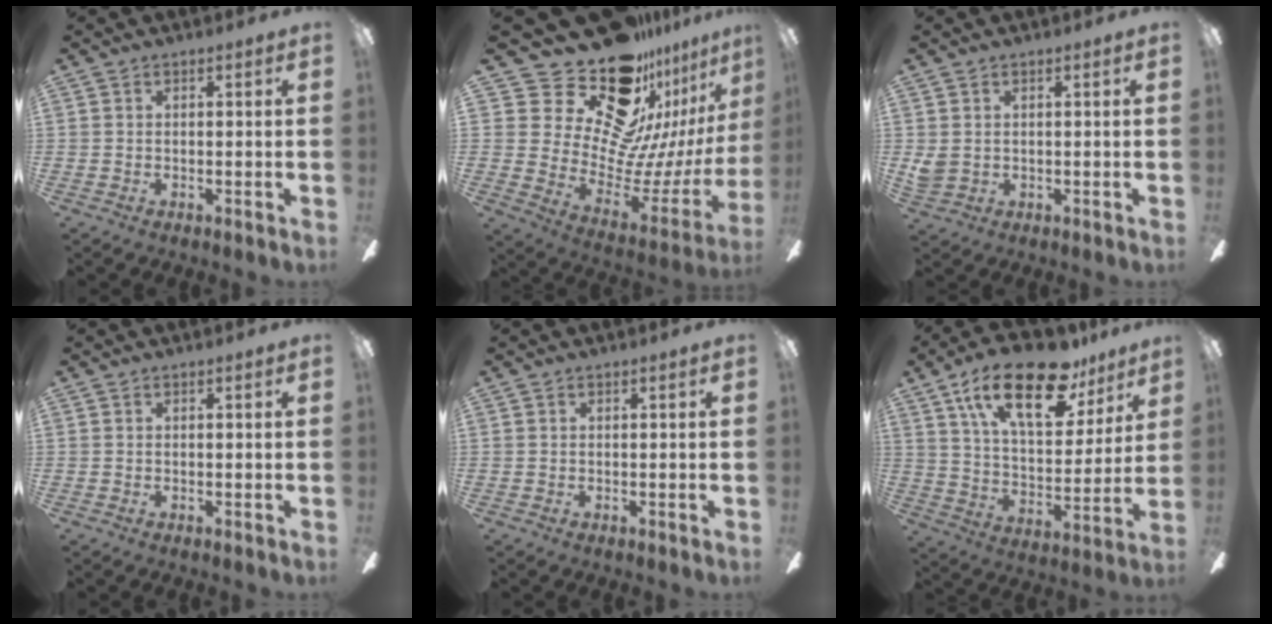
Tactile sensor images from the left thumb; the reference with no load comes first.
{"total": 26.6, "force": [18.9, 13.4, 13.0], "torque": [-0.244, -0.162, 0.360]}
{"total": 2.9, "force": [1.0, 2.4, 1.2], "torque": [-0.017, 0.001, 0.020]}
{"total": 0.0}
{"total": 0.0}
{"total": 23.1, "force": [14.2, 9.9, 15.3], "torque": [-0.247, -0.067, 0.241]}